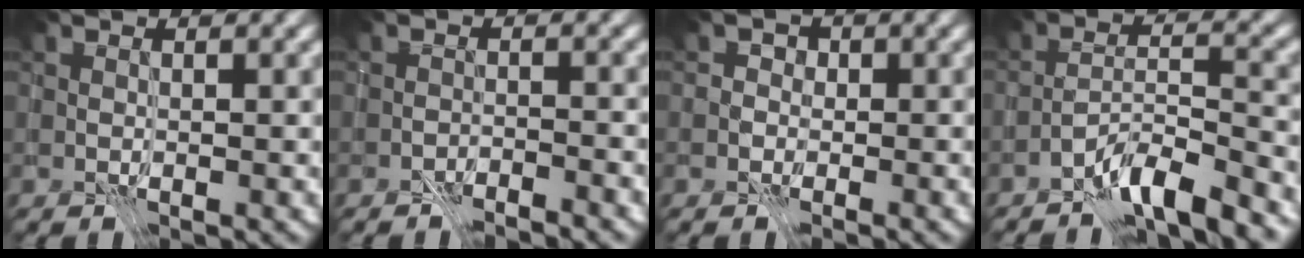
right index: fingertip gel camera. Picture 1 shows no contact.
{"total": 2.6, "force": [-2.6, 0.0, 0.0], "torque": [-0.001, 0.005, -0.045]}
{"total": 1.6, "force": [-0.5, 1.5, 0.0], "torque": [0.015, 0.014, -0.019]}
{"total": 5.6, "force": [-4.9, 0.6, 2.8], "torque": [-0.046, 0.009, -0.091]}